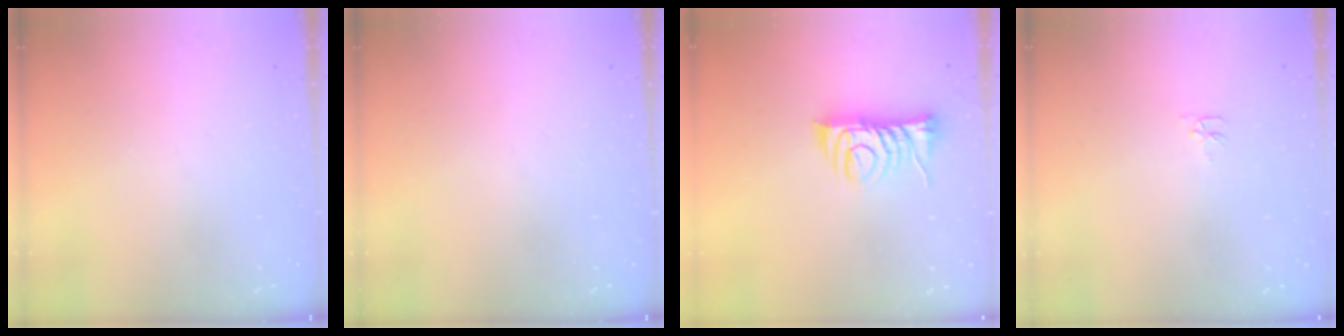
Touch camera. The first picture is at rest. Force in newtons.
{"total": 0.0}
{"total": 9.6, "press": 9.6, "slide": 0.5}
{"total": 3.1, "press": 3.1, "slide": 0.3}